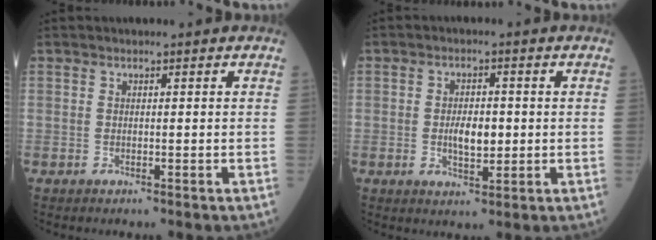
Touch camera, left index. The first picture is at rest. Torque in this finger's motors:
{"motor_torque": [0.35, -0.03, 0.10, 0.05]}